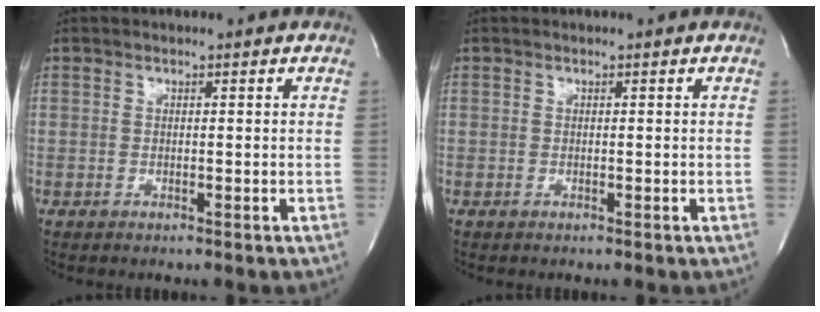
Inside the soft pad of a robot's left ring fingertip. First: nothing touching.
{"total": 0.0}